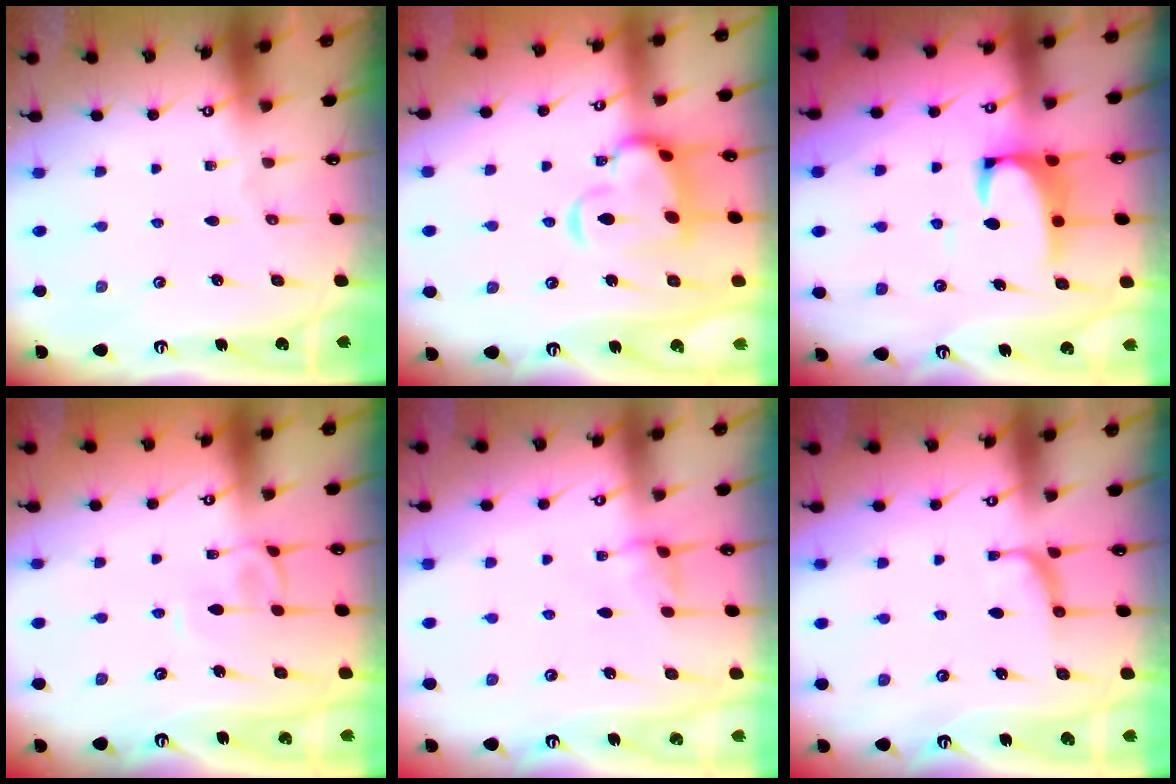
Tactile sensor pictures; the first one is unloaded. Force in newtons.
{"total": 8.3, "press": 8.1, "slide": 1.8}
{"total": 3.1, "press": 2.9, "slide": 1.1}
{"total": 2.6, "press": 2.5, "slide": 0.6}
{"total": 2.7, "press": 2.7, "slide": 0.4}
{"total": 1.8, "press": 1.6, "slide": 0.7}